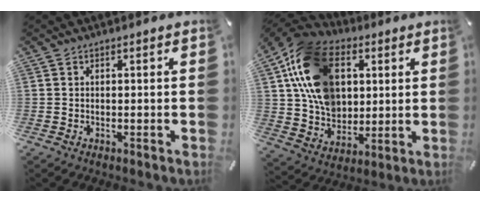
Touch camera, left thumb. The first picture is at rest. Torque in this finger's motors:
{"motor_torque": [2.19, 2.82, 2.24, -0.52, 0.36]}